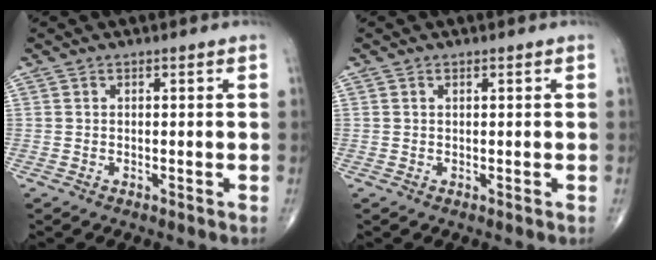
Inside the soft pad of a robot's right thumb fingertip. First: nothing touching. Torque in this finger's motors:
{"motor_torque": [-0.12, -0.04, -0.14, -0.05, 0.00]}